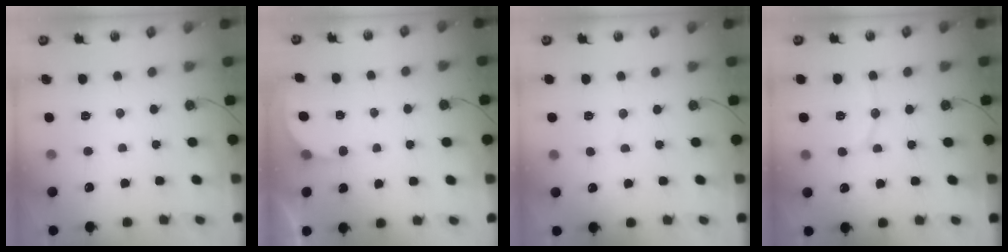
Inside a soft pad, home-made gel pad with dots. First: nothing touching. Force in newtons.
{"total": 2.6, "press": 2.6, "slide": 0.0}
{"total": 3.2, "press": 3.2, "slide": 0.3}
{"total": 8.3, "press": 8.2, "slide": 1.1}